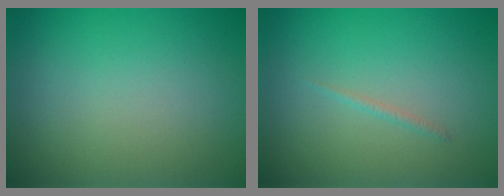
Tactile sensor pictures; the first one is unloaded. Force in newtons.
{"total": 0.5, "press": 0.5, "slide": 0.1}